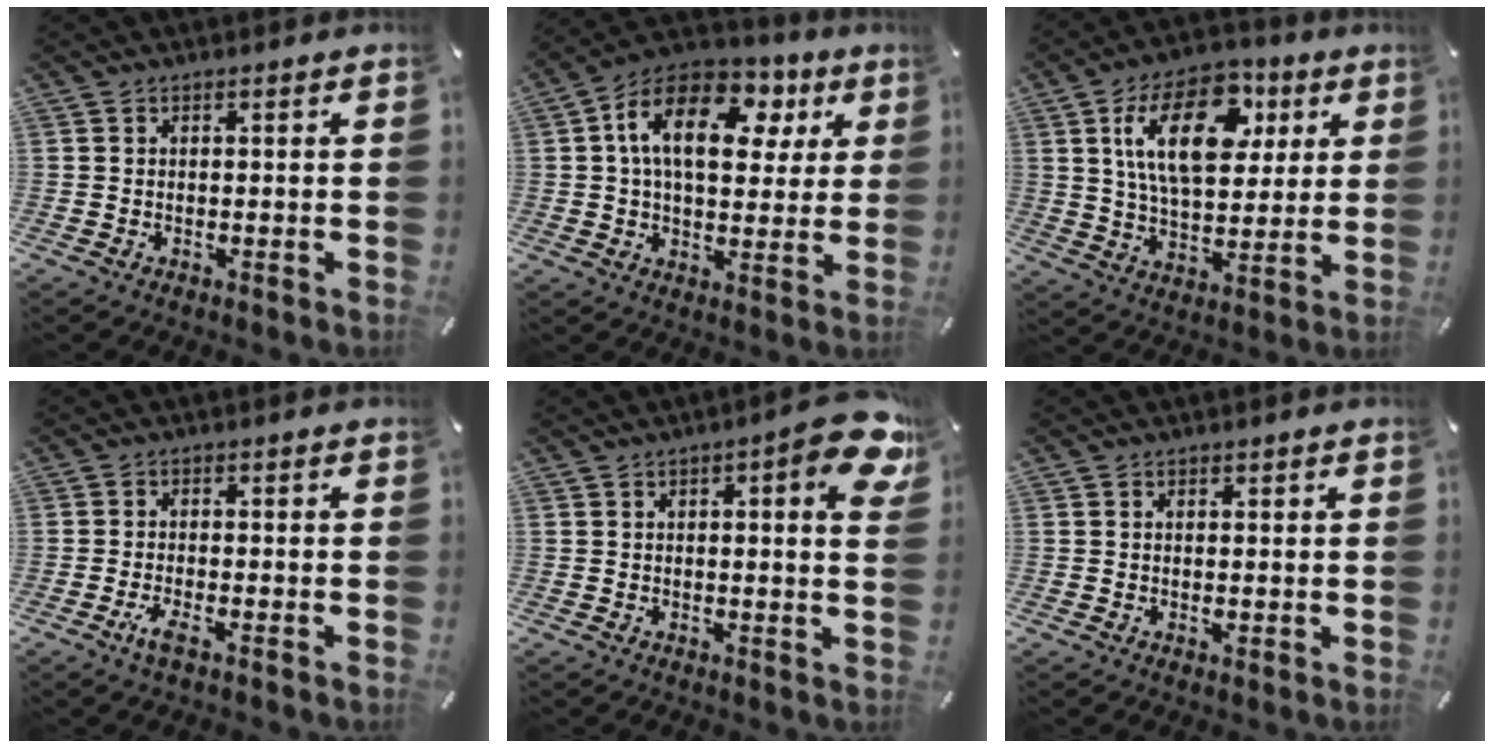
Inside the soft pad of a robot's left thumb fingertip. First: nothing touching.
{"total": 17.4, "force": [5.8, 10.8, 12.4], "torque": [-0.210, -0.009, 0.101]}
{"total": 19.1, "force": [6.8, 11.2, 13.9], "torque": [-0.243, -0.004, 0.107]}
{"total": 3.0, "force": [-1.4, 0.8, 2.6], "torque": [-0.062, -0.006, -0.031]}
{"total": 9.7, "force": [3.9, 2.7, 8.5], "torque": [-0.111, -0.021, 0.062]}
{"total": 1.1, "force": [0.1, 0.9, 0.6], "torque": [-0.005, 0.000, 0.000]}